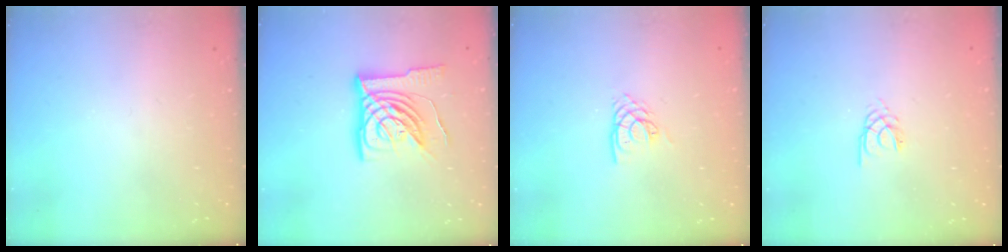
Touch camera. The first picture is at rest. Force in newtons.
{"total": 16.6, "press": 16.5, "slide": 2.0}
{"total": 3.4, "press": 3.4, "slide": 0.2}
{"total": 2.1, "press": 2.0, "slide": 0.4}